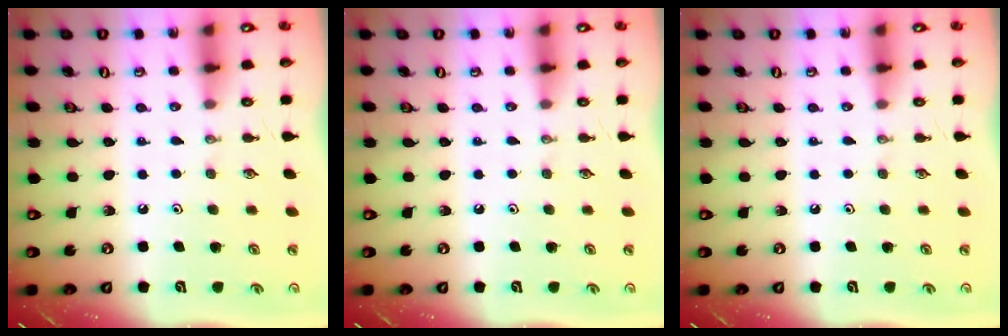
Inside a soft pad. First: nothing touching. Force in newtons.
{"total": 0.0}
{"total": 0.0}